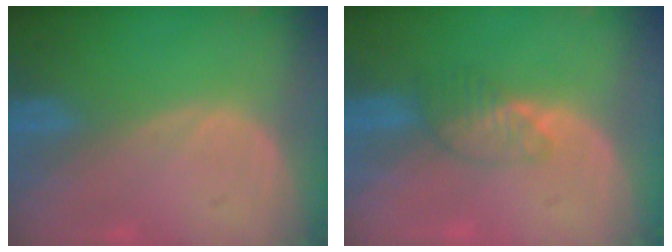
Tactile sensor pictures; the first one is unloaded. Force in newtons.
{"total": 3.5, "press": 3.2, "slide": 1.5}